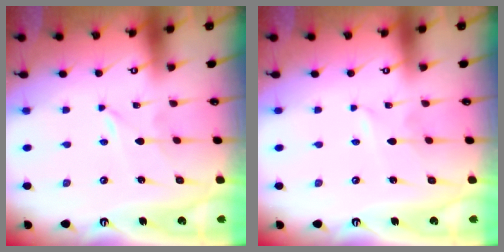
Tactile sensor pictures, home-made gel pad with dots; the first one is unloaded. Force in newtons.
{"total": 1.7, "press": 1.7, "slide": 0.1}